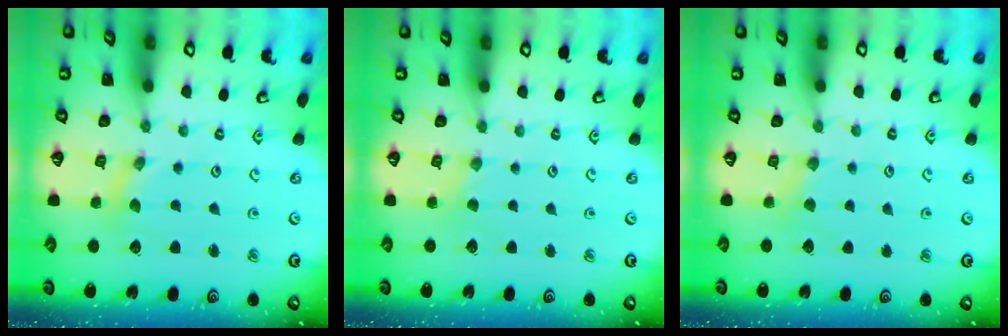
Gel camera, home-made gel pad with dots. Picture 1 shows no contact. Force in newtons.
{"total": 0.0}
{"total": 2.3, "press": 2.2, "slide": 0.4}